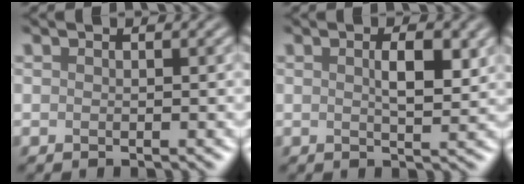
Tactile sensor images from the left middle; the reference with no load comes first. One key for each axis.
{"total": 3.0, "fx": 0.8, "fy": 0.9, "fz": 2.8, "tx": -0.047, "ty": 0.000, "tz": 0.015}